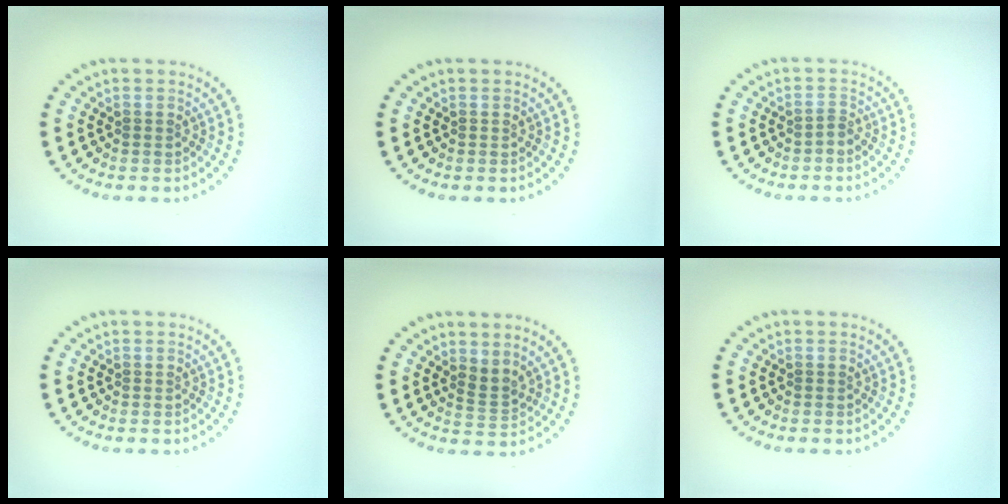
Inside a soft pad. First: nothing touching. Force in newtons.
{"total": 0.0}
{"total": 0.8, "press": 0.3, "slide": 0.7}
{"total": 0.0}
{"total": 1.9, "press": 1.4, "slide": 1.3}
{"total": 0.0}